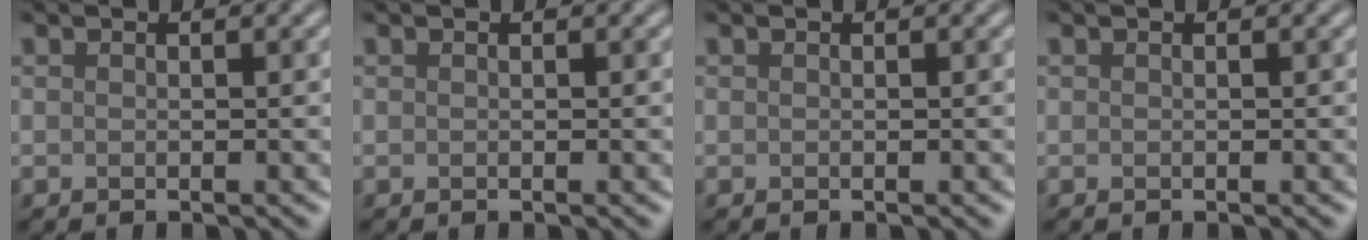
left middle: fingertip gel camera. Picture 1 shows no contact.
{"total": 0.0}
{"total": 0.0}
{"total": 0.0}